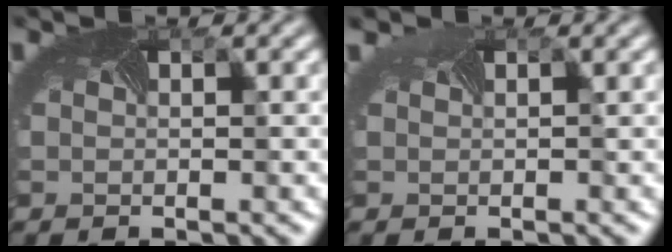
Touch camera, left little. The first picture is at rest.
{"total": 1.2, "force": [0.9, 0.5, 0.4], "torque": [-0.015, 0.009, 0.007]}